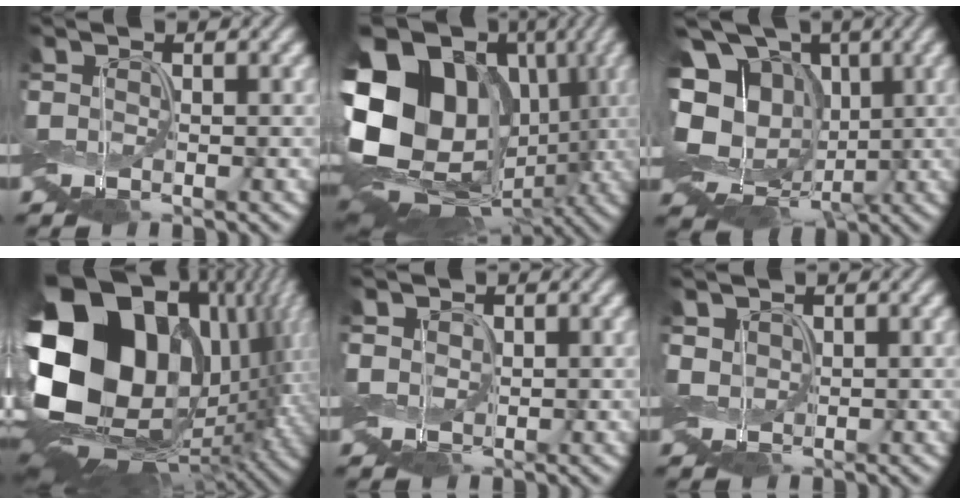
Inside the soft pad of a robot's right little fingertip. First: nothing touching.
{"total": 19.0, "force": [0.6, 15.0, 11.5], "torque": [-0.242, 0.013, 0.021]}
{"total": 16.7, "force": [2.7, 13.5, 9.4], "torque": [-0.222, 0.010, 0.051]}
{"total": 18.8, "force": [1.0, 13.5, 13.1], "torque": [-0.269, -0.024, 0.036]}
{"total": 1.8, "force": [0.1, 1.6, 0.9], "torque": [-0.023, 0.000, -0.005]}
{"total": 1.5, "force": [0.2, 1.3, 0.8], "torque": [-0.023, 0.000, -0.001]}